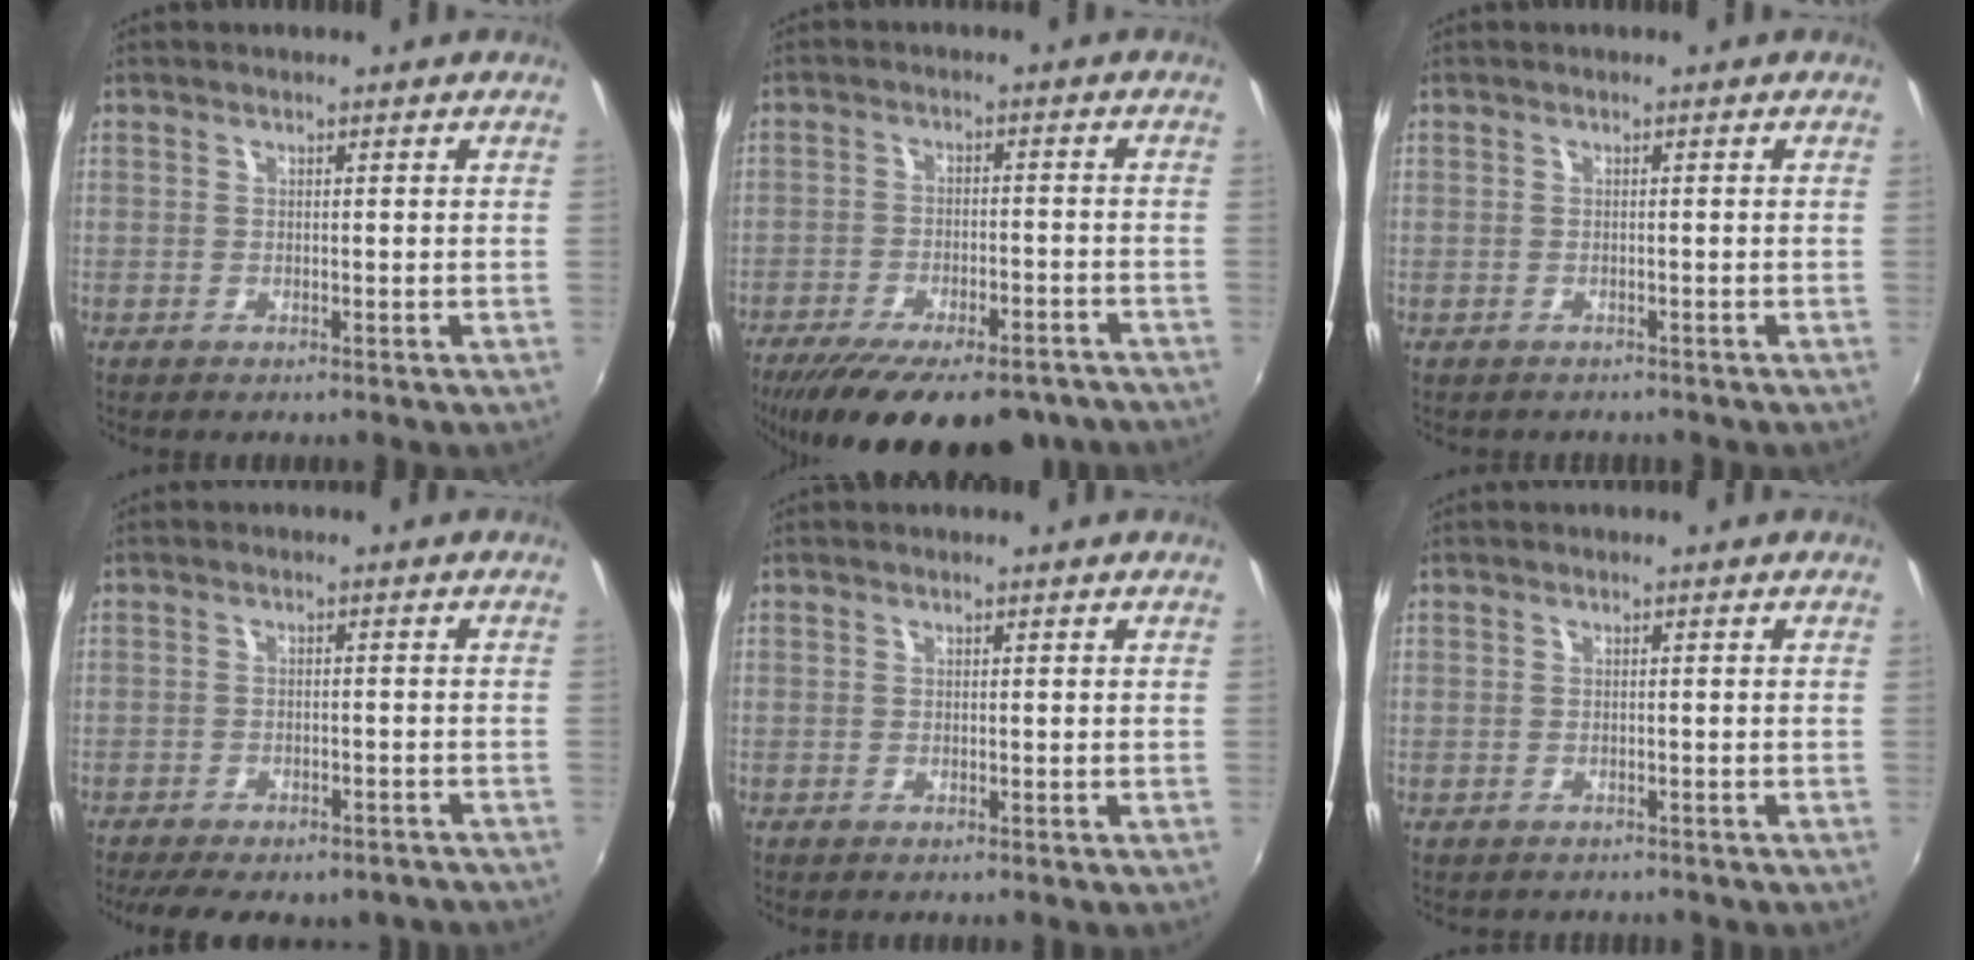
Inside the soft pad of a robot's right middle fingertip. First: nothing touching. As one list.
[{"total": 21.3, "force": [-16.2, 7.7, 11.5], "torque": [-0.222, -0.040, -0.224]}, {"total": 1.3, "force": [-0.9, 1.0, 0.0], "torque": [-0.005, 0.000, -0.012]}, {"total": 12.7, "force": [-10.2, 4.8, 5.9], "torque": [-0.131, -0.023, -0.129]}, {"total": 0.0}, {"total": 1.5, "force": [-1.0, 1.1, 0.0], "torque": [-0.006, 0.000, -0.014]}]